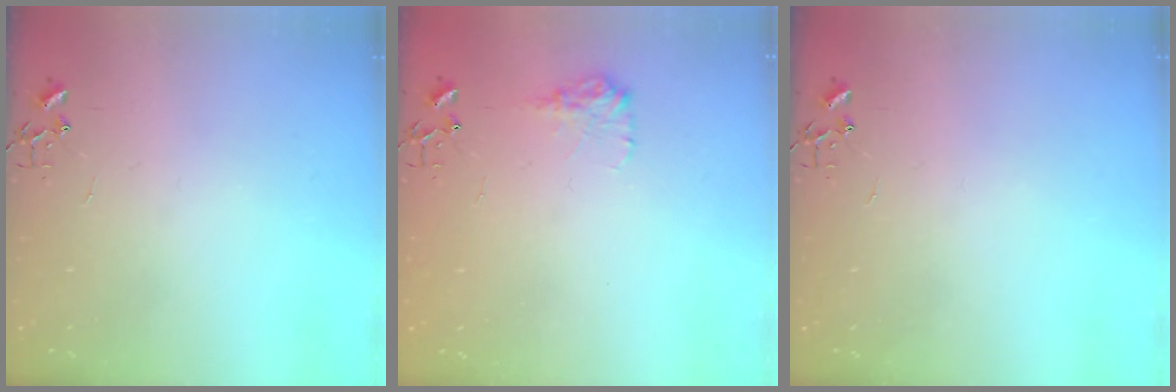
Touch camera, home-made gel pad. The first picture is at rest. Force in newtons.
{"total": 9.6, "press": 9.6, "slide": 0.3}
{"total": 0.0}